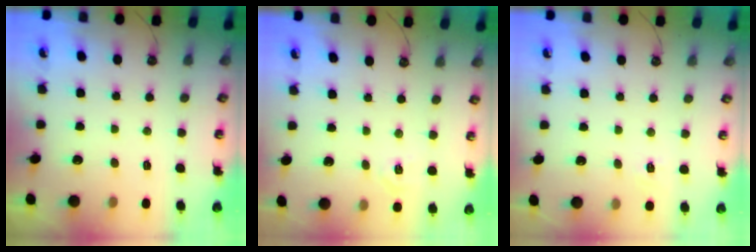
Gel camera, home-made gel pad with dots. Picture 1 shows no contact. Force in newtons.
{"total": 3.2, "press": 3.1, "slide": 0.5}
{"total": 4.1, "press": 4.1, "slide": 0.4}